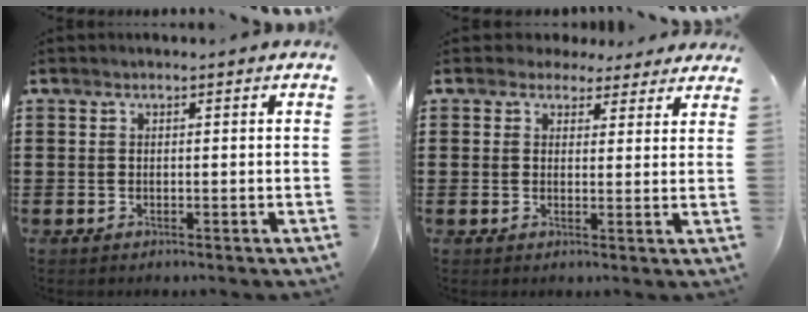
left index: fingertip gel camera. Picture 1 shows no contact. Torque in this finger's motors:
{"motor_torque": [2.14, 0.00, 0.29, -0.02]}